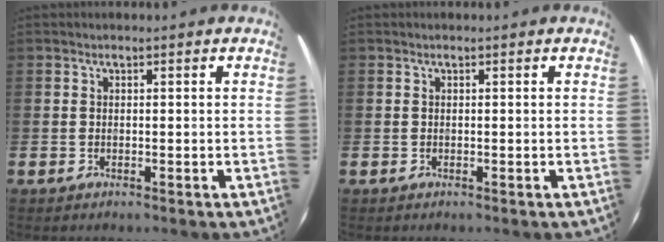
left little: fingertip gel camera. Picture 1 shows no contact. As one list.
[{"total": 0.0}]